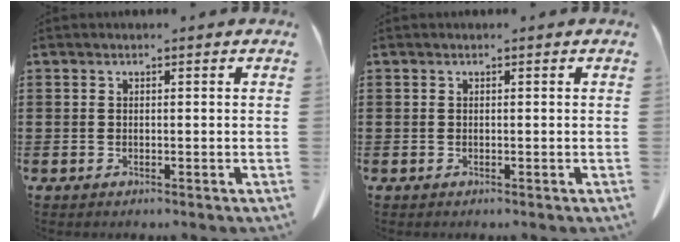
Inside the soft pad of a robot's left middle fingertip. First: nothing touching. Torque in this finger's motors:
{"motor_torque": [0.00, 0.00, 0.00, 0.00]}